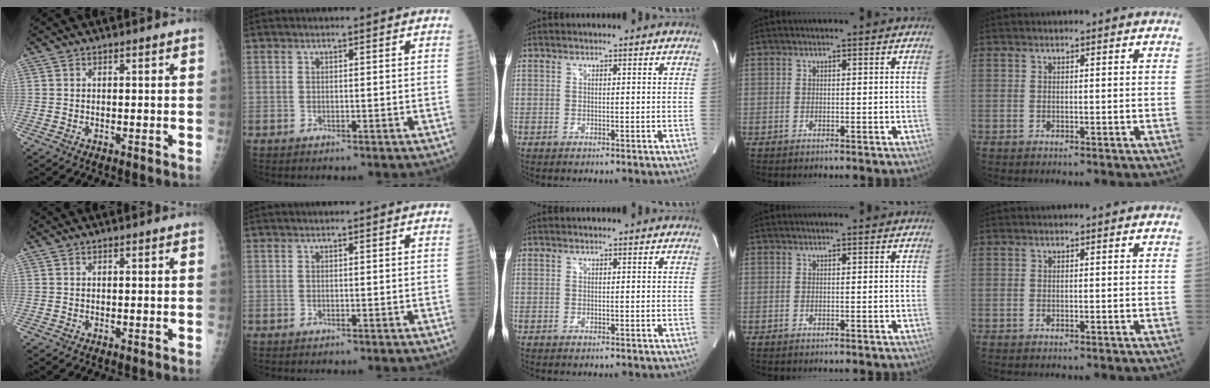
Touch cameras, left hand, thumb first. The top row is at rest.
{}